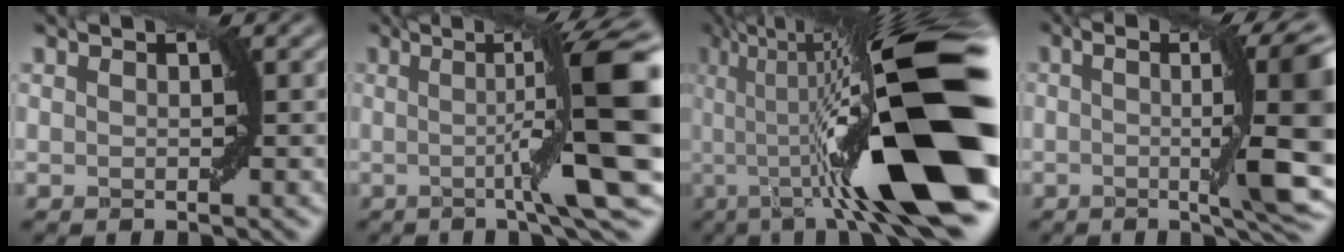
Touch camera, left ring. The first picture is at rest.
{"total": 10.2, "force": [-1.6, 1.8, 9.9], "torque": [-0.136, 0.004, -0.023]}
{"total": 15.0, "force": [-4.8, 2.7, 13.9], "torque": [-0.203, 0.013, -0.083]}
{"total": 9.9, "force": [-0.9, 2.7, 9.5], "torque": [-0.129, -0.001, -0.015]}